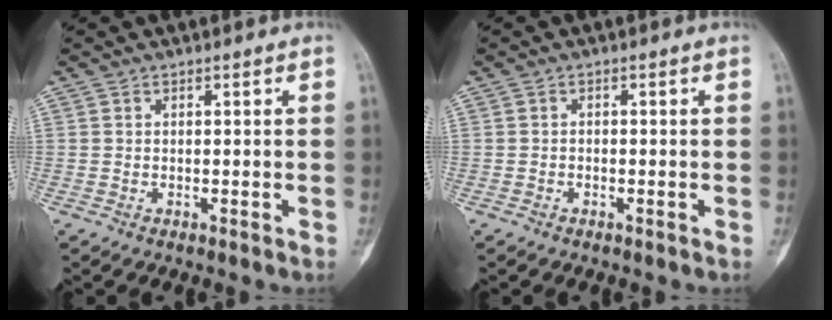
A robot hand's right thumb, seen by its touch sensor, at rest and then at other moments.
{"total": 0.5, "force": [-0.3, 0.3, 0.2], "torque": [-0.002, 0.002, -0.009]}